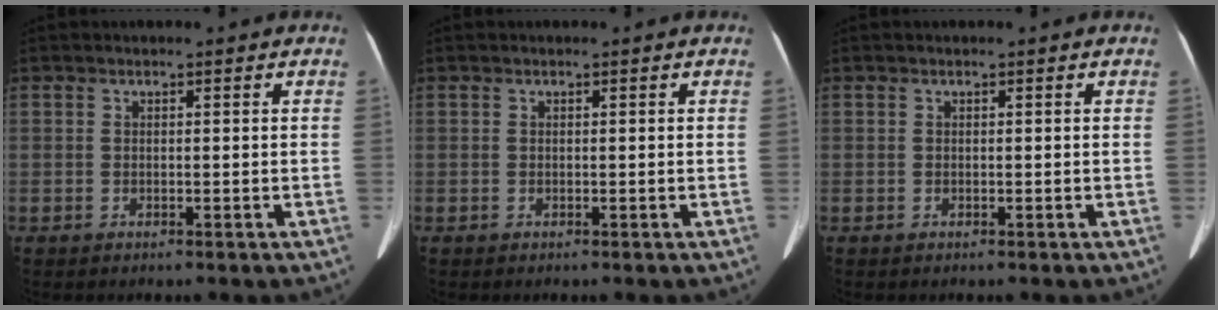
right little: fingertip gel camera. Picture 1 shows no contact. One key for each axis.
{"total": 0.0}
{"total": 0.0}